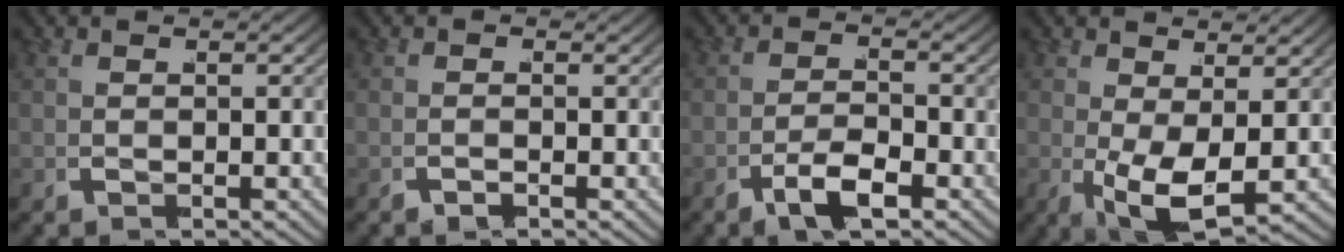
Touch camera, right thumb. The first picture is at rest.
{"total": 1.0, "force": [-0.9, 0.2, -0.3], "torque": [0.001, -0.007, -0.023]}
{"total": 2.9, "force": [-2.3, 0.9, 1.5], "torque": [-0.023, -0.006, -0.048]}
{"total": 4.9, "force": [-0.5, 2.7, 4.0], "torque": [-0.075, -0.029, -0.002]}